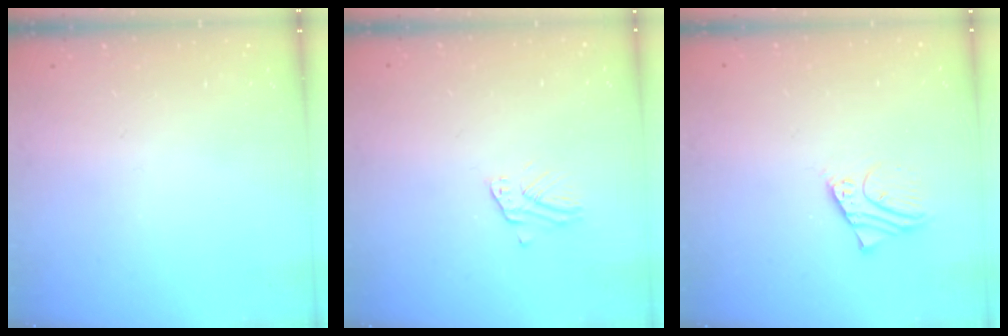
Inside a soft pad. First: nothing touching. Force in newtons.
{"total": 2.2, "press": 2.2, "slide": 0.2}
{"total": 2.4, "press": 2.4, "slide": 0.0}